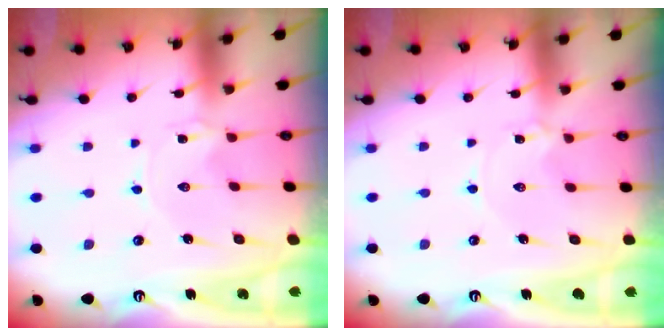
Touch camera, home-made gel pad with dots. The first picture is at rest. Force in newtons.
{"total": 1.9, "press": 1.9, "slide": 0.3}